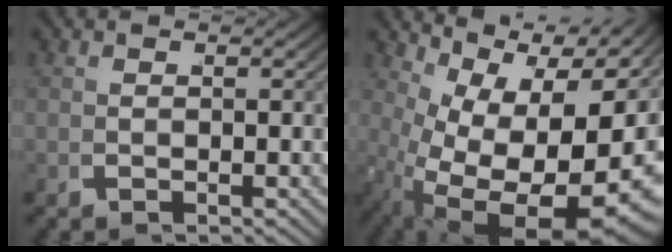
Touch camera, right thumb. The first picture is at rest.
{"total": 17.1, "force": [0.5, 10.4, 13.6], "torque": [-0.245, -0.061, 0.049]}